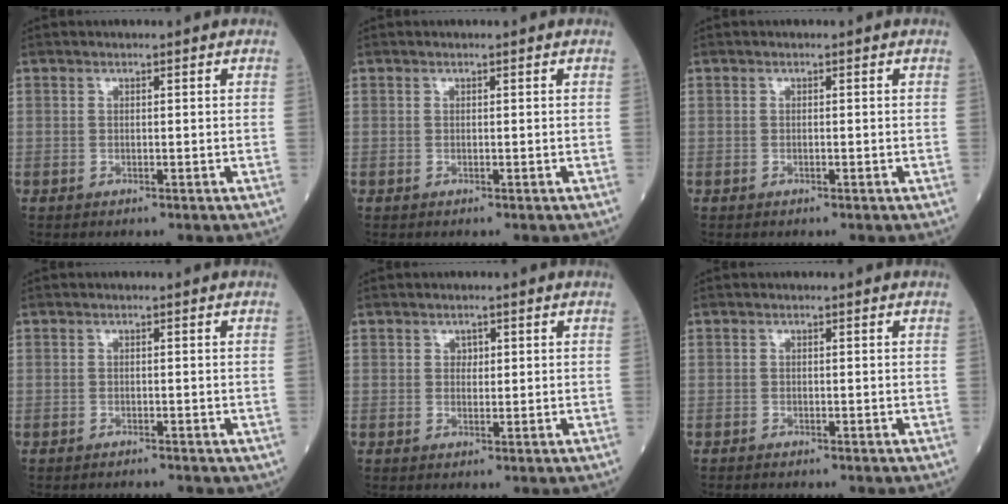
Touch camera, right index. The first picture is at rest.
{"total": 0.0}
{"total": 0.0}
{"total": 1.2, "force": [-1.2, 0.3, 0.2], "torque": [-0.005, -0.001, -0.015]}
{"total": 1.2, "force": [0.4, 0.9, 0.6], "torque": [-0.005, -0.001, 0.005]}
{"total": 0.7, "force": [-0.7, 0.0, 0.1], "torque": [-0.002, -0.001, -0.014]}